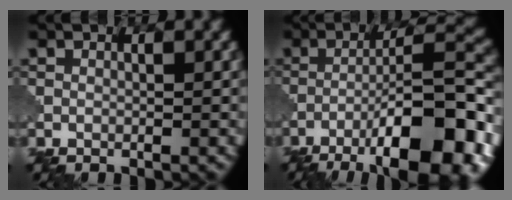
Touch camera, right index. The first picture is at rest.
{"total": 13.0, "force": [-7.2, 2.8, 10.5], "torque": [-0.157, 0.016, -0.114]}